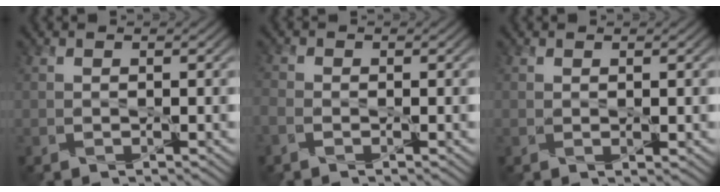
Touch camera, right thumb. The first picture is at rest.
{"total": 1.7, "force": [-1.1, 0.9, 1.0], "torque": [-0.027, 0.000, -0.029]}
{"total": 0.7, "force": [0.2, 0.1, 0.7], "torque": [-0.009, 0.001, 0.003]}